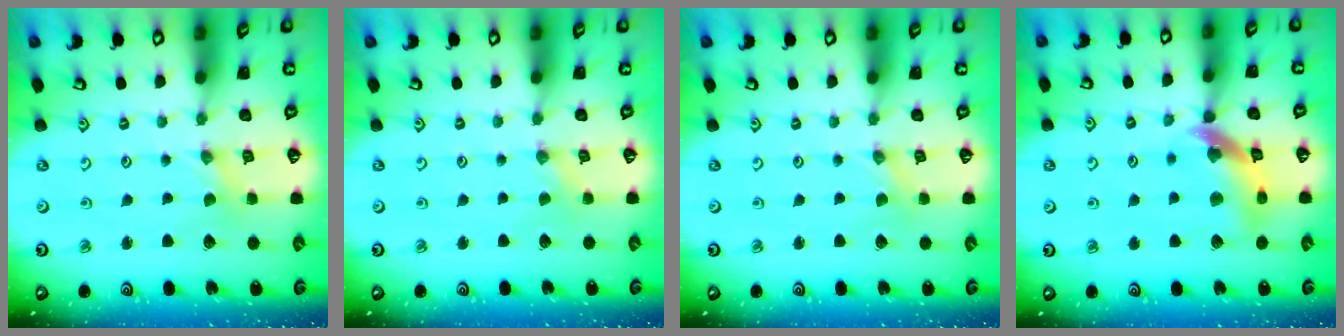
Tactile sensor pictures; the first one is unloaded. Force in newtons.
{"total": 0.0}
{"total": 0.0}
{"total": 11.7, "press": 11.7, "slide": 1.4}